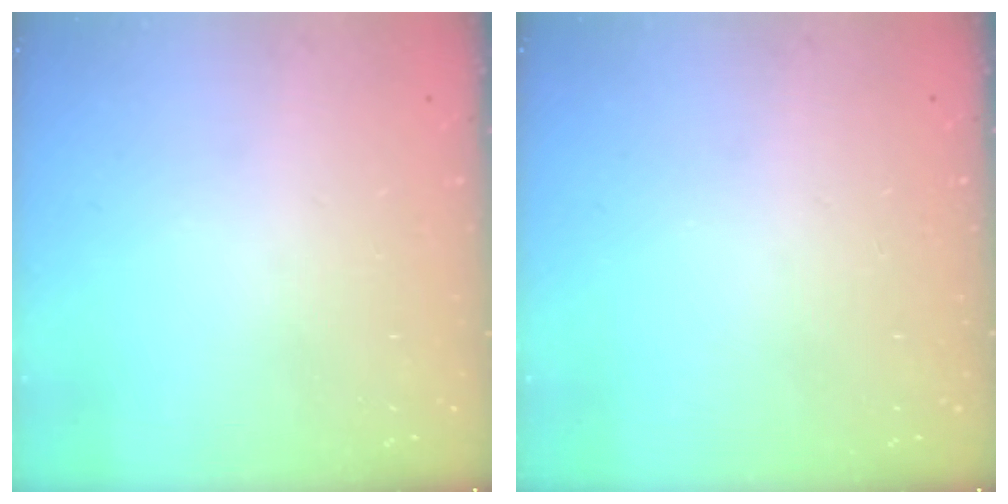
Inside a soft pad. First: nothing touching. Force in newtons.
{"total": 0.0}